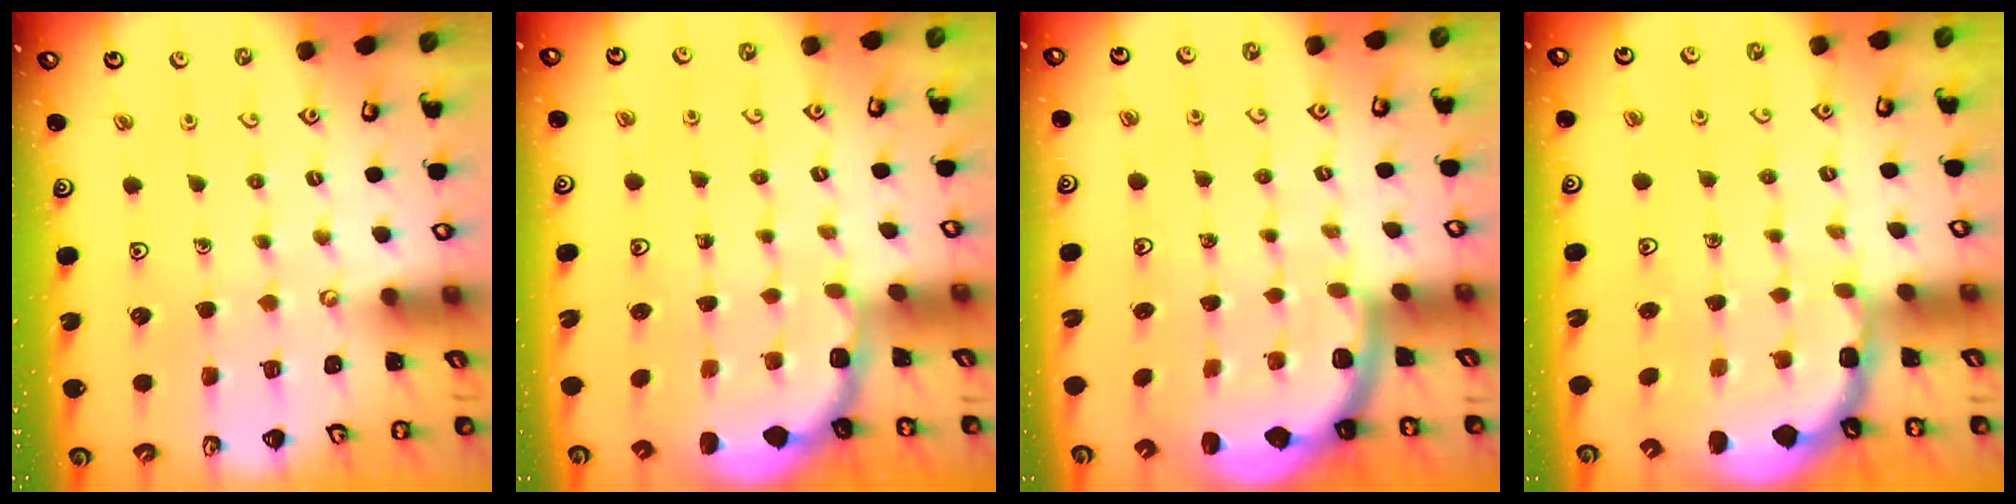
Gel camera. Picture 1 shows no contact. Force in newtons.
{"total": 1.8, "press": 1.7, "slide": 0.7}
{"total": 1.9, "press": 1.8, "slide": 0.5}
{"total": 1.8, "press": 1.6, "slide": 0.8}